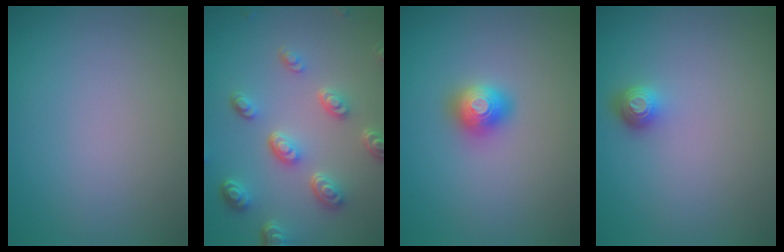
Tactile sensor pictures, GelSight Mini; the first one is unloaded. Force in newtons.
{"total": 5.0, "press": 3.7, "slide": 3.3}
{"total": 2.0, "press": 2.0, "slide": 0.1}
{"total": 1.6, "press": 1.1, "slide": 1.0}